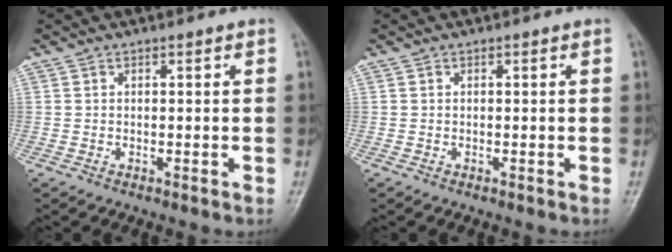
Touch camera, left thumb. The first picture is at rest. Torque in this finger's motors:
{"motor_torque": [-0.09, 0.10, 0.00, 0.00, 0.00]}